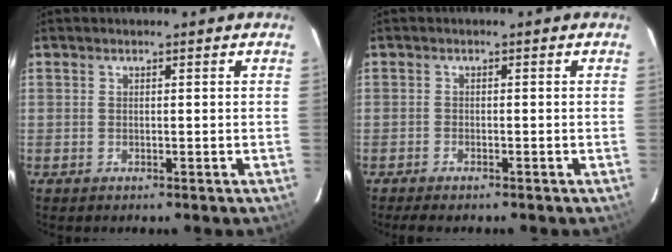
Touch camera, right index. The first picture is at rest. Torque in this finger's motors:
{"motor_torque": [0.12, -0.02, 0.07, 0.00]}